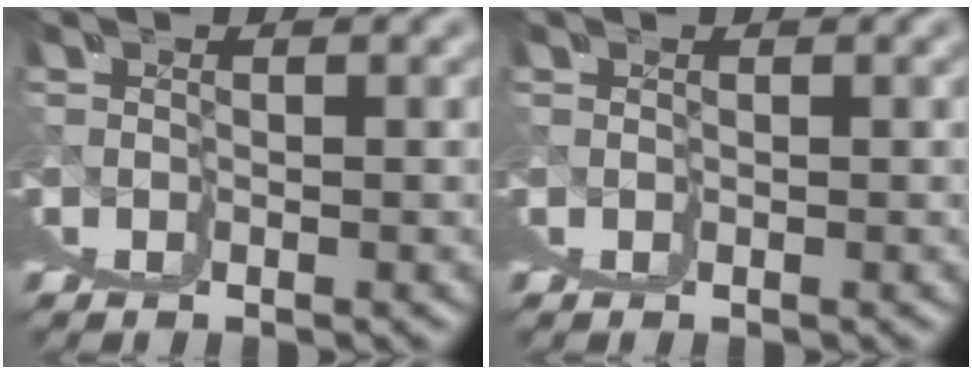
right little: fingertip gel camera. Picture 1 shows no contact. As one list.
[{"total": 0.0}]